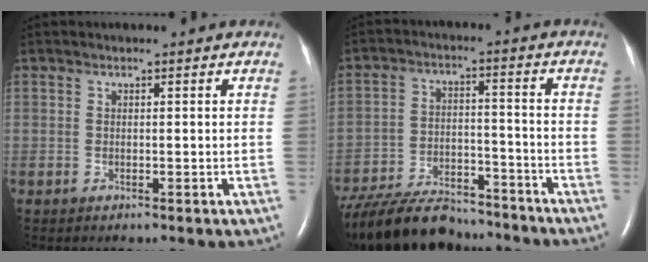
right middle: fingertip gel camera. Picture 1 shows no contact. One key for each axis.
{"total": 17.1, "fx": -15.1, "fy": 4.7, "fz": 6.4, "tx": -0.142, "ty": -0.010, "tz": -0.240}